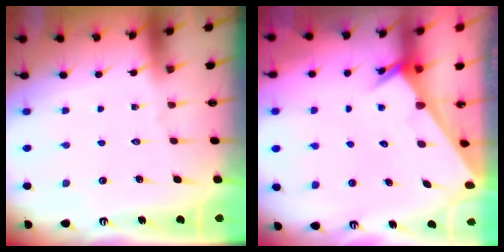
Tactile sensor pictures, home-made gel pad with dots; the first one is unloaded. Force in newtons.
{"total": 2.0, "press": 2.0, "slide": 0.1}